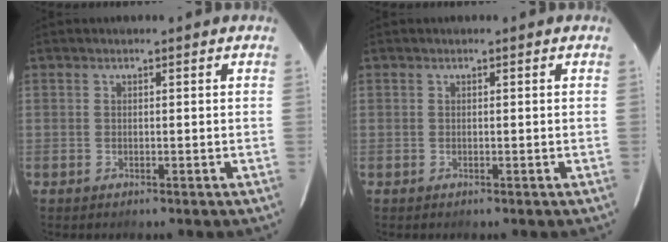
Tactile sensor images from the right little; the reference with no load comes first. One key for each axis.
{"total": 0.0}